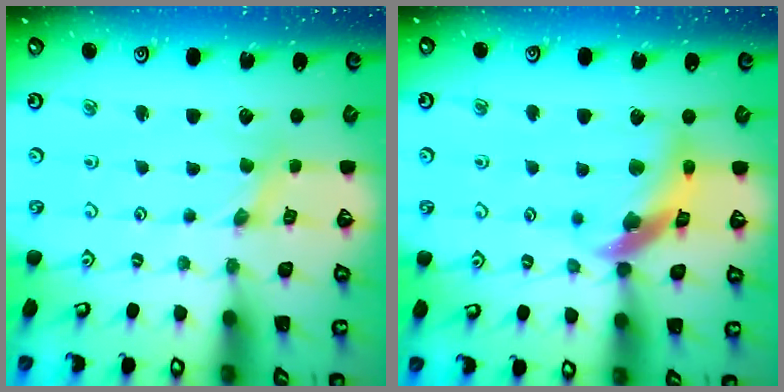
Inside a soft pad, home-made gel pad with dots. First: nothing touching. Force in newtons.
{"total": 14.1, "press": 14.1, "slide": 1.6}